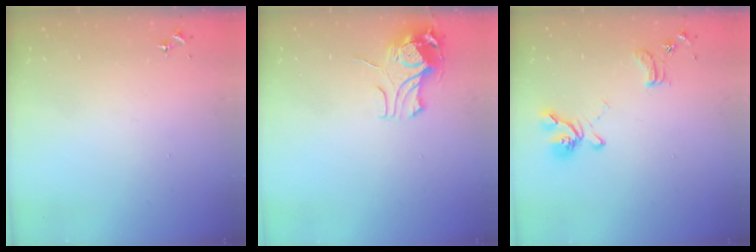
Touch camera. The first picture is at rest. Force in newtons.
{"total": 10.8, "press": 10.8, "slide": 1.2}
{"total": 14.2, "press": 14.1, "slide": 1.6}